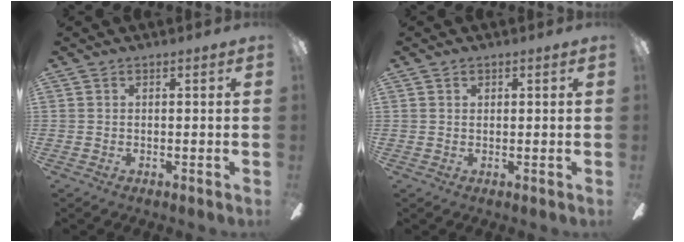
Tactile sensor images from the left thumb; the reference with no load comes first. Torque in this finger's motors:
{"motor_torque": [0.23, -0.35, -0.28, -0.10, 0.00]}